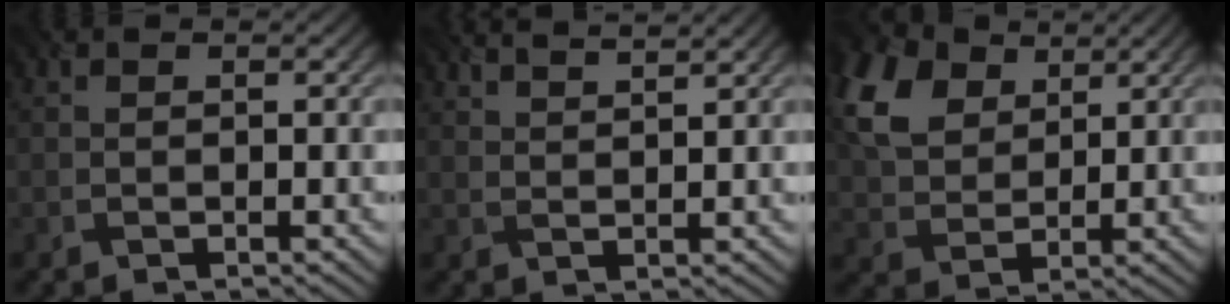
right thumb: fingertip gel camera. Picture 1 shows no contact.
{"total": 3.9, "force": [3.3, 0.7, 1.9], "torque": [-0.023, 0.005, 0.051]}
{"total": 10.7, "force": [5.1, 6.9, 6.4], "torque": [-0.186, 0.023, 0.100]}